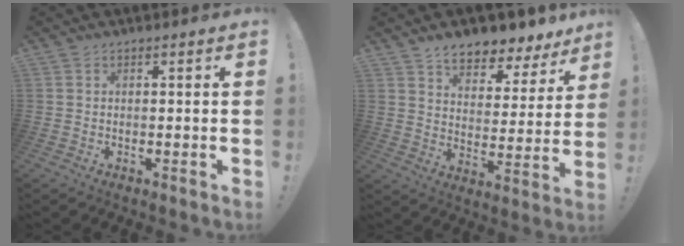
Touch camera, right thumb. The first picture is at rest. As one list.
[{"total": 8.8, "force": [7.5, 3.1, 3.4], "torque": [-0.048, -0.068, 0.130]}]